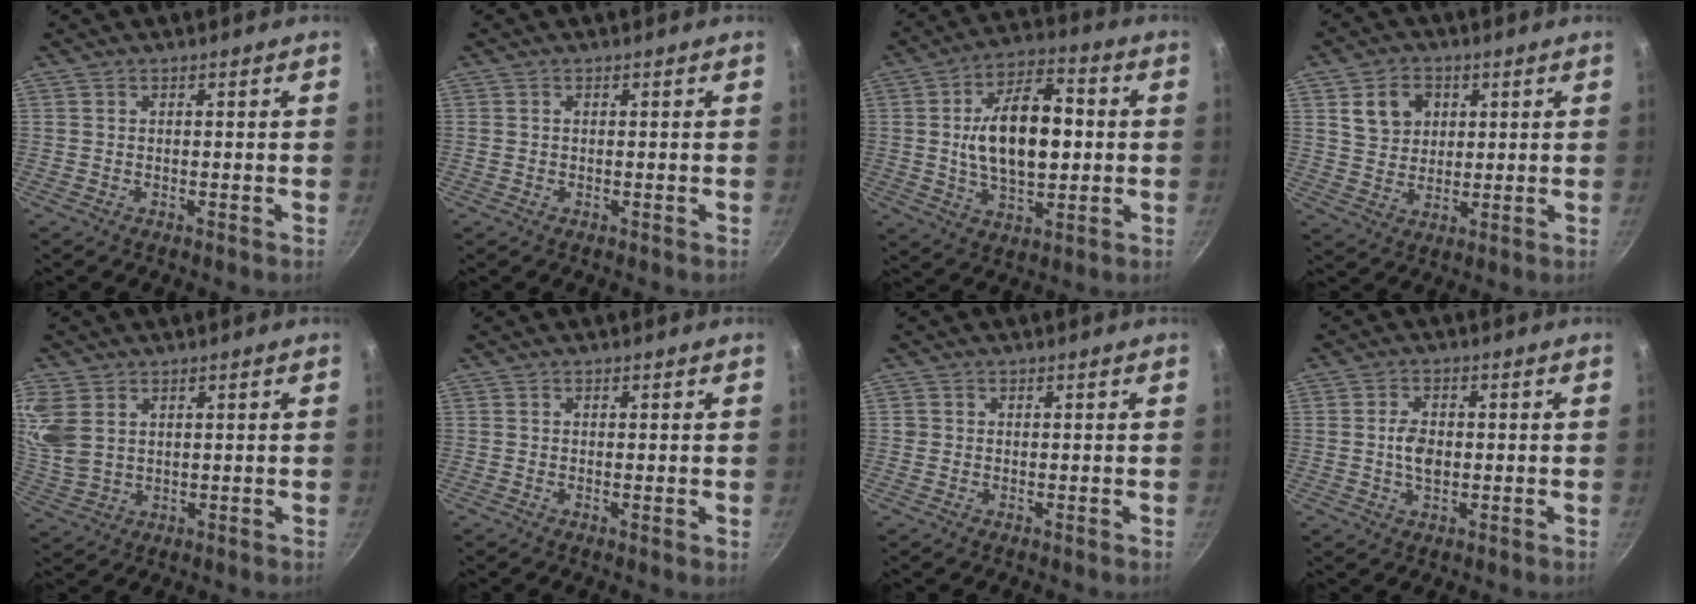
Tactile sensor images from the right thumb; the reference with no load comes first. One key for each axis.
{"total": 0.5, "fx": 0.0, "fy": 0.4, "fz": 0.3, "tx": -0.003, "ty": 0.002, "tz": 0.001}
{"total": 16.7, "fx": 1.1, "fy": 8.9, "fz": 14.1, "tx": -0.213, "ty": 0.012, "tz": 0.016}
{"total": 8.1, "fx": 2.9, "fy": 6.4, "fz": 3.8, "tx": -0.035, "ty": -0.010, "tz": 0.055}
{"total": 8.5, "fx": 2.7, "fy": 5.8, "fz": 5.6, "tx": -0.137, "ty": -0.003, "tz": 0.067}
{"total": 1.0, "fx": 0.0, "fy": 0.2, "fz": 1.0, "tx": -0.018, "ty": -0.004, "tz": -0.003}
{"total": 0.8, "fx": 0.0, "fy": 0.8, "fz": 0.1, "tx": 0.003, "ty": 0.003, "tz": 0.000}
{"total": 4.4, "fx": -0.2, "fy": 2.7, "fz": 3.5, "tx": -0.057, "ty": 0.002, "tz": -0.004}